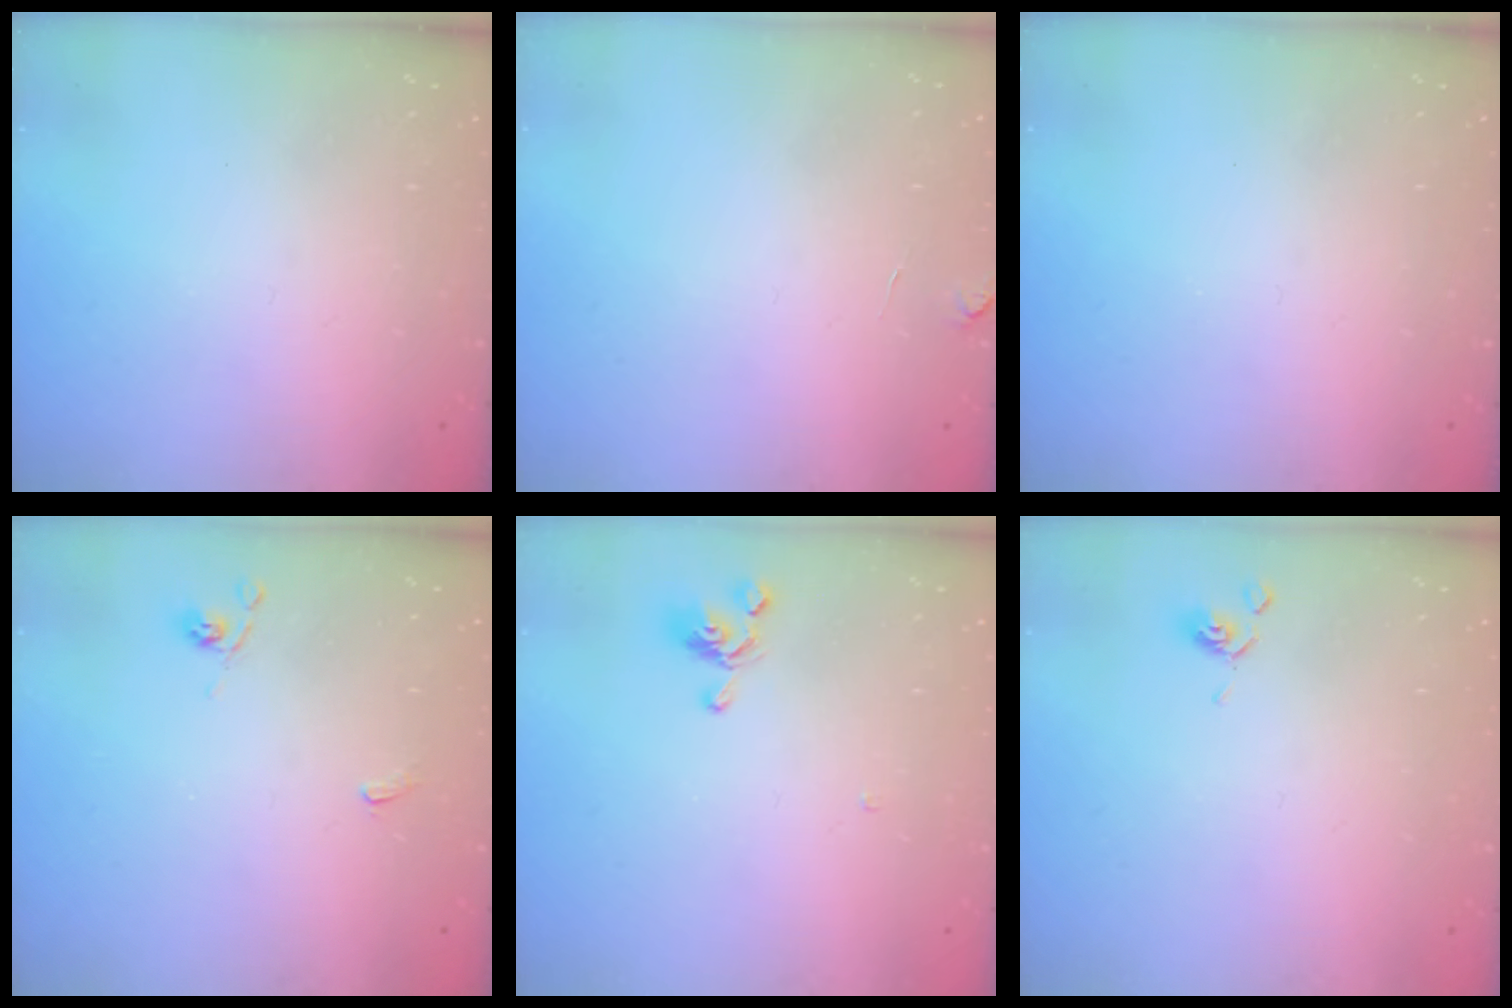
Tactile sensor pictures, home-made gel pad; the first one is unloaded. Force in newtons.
{"total": 1.3, "press": 1.2, "slide": 0.5}
{"total": 0.0}
{"total": 1.6, "press": 1.4, "slide": 0.7}
{"total": 0.8, "press": 0.7, "slide": 0.5}
{"total": 2.3, "press": 2.3, "slide": 0.2}